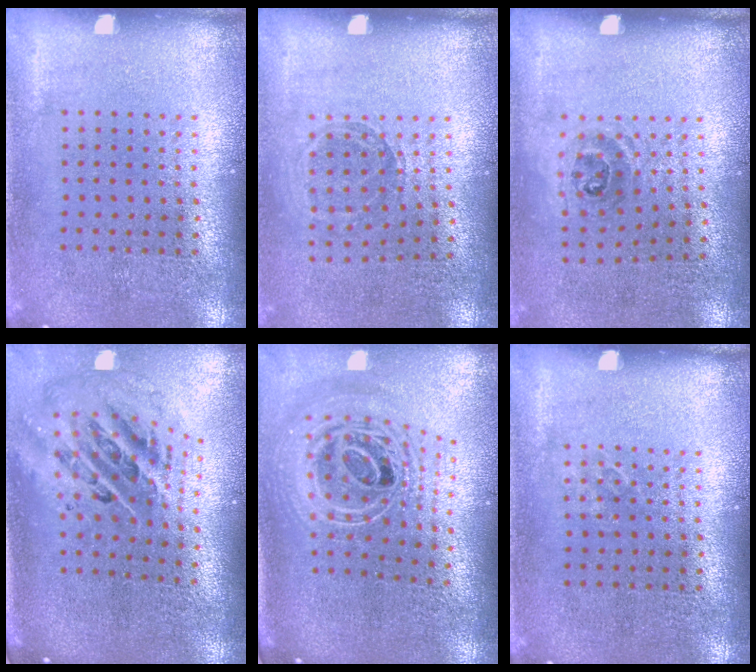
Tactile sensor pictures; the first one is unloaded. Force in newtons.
{"total": 0.9, "press": 0.8, "slide": 0.2}
{"total": 1.0, "press": 0.7, "slide": 0.7}
{"total": 2.8, "press": 1.9, "slide": 2.1}
{"total": 2.7, "press": 1.9, "slide": 1.8}
{"total": 0.6, "press": 0.6, "slide": 0.1}